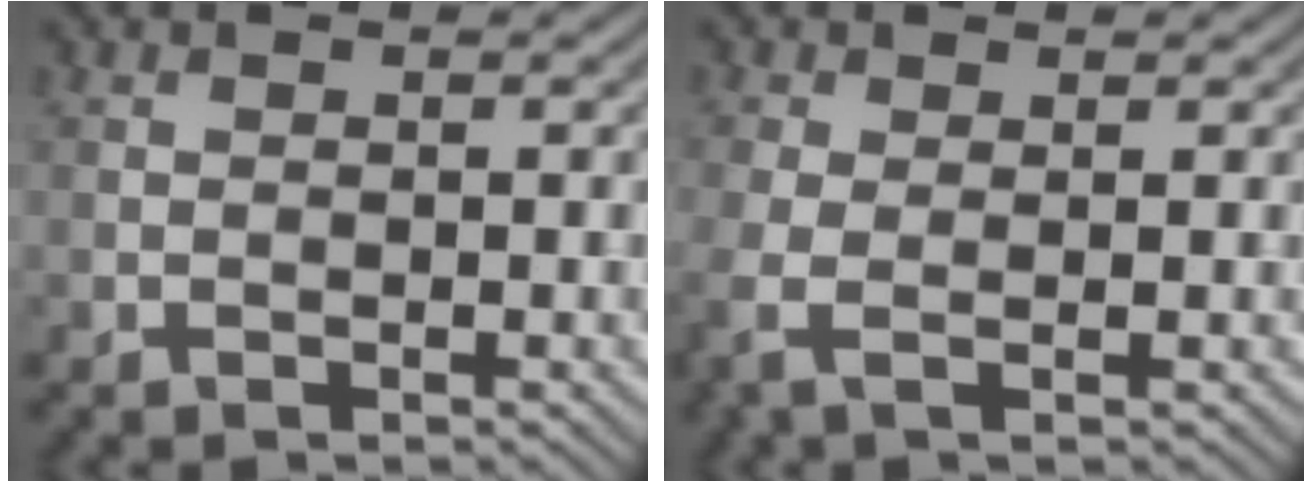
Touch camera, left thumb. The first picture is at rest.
{"total": 2.8, "force": [-0.3, 1.0, 2.6], "torque": [-0.080, -0.004, -0.012]}